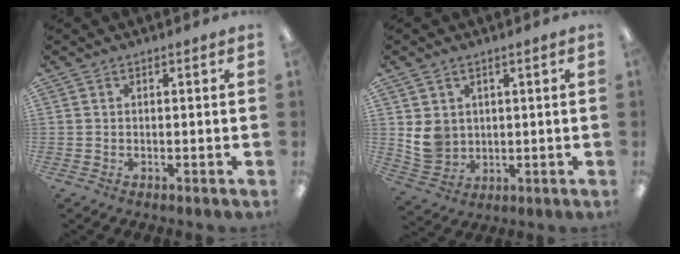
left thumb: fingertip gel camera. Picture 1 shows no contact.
{"total": 6.5, "force": [2.0, 5.7, 2.5], "torque": [-0.040, 0.002, 0.042]}